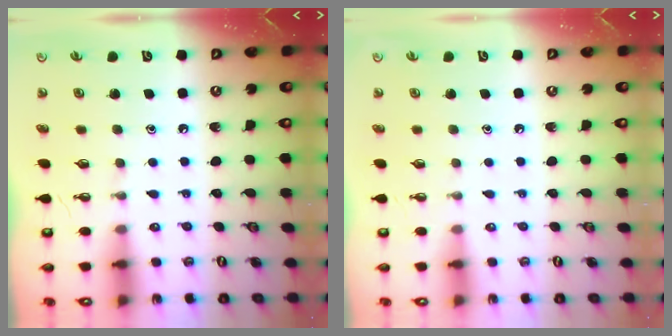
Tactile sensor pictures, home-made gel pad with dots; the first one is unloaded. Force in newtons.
{"total": 0.0}